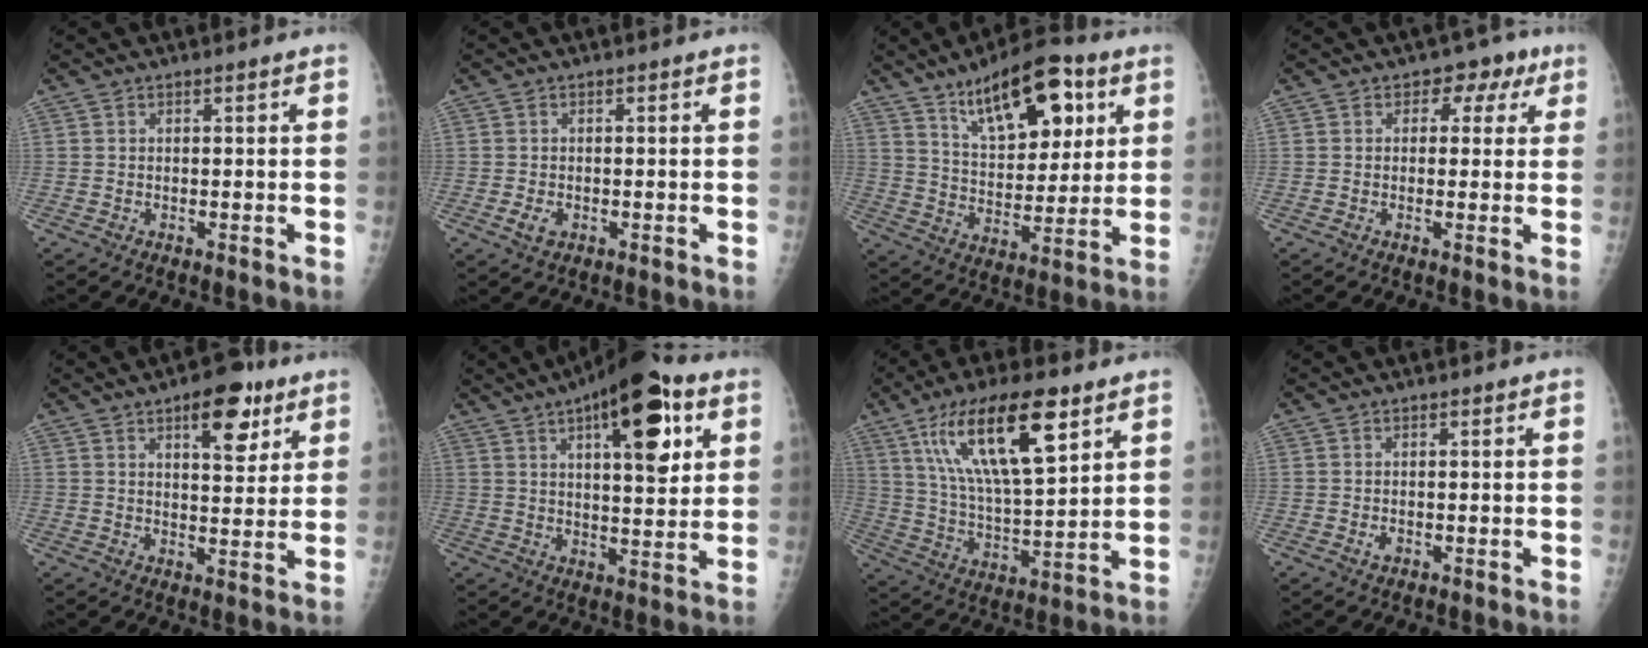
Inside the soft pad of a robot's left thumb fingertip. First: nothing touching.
{"total": 2.2, "force": [-0.7, 1.5, 1.4], "torque": [-0.023, -0.001, -0.010]}
{"total": 17.6, "force": [8.9, 8.0, 12.9], "torque": [-0.152, -0.038, 0.147]}
{"total": 5.0, "force": [1.9, 3.9, 2.5], "torque": [0.013, 0.003, 0.013]}
{"total": 9.8, "force": [5.3, 4.4, 7.0], "torque": [-0.071, -0.023, 0.072]}
{"total": 17.1, "force": [7.4, 6.3, 14.0], "torque": [-0.170, -0.016, 0.106]}
{"total": 19.1, "force": [9.7, 5.9, 15.4], "torque": [-0.256, -0.035, 0.177]}
{"total": 1.3, "force": [-0.3, 1.0, 0.7], "torque": [-0.008, 0.001, -0.002]}